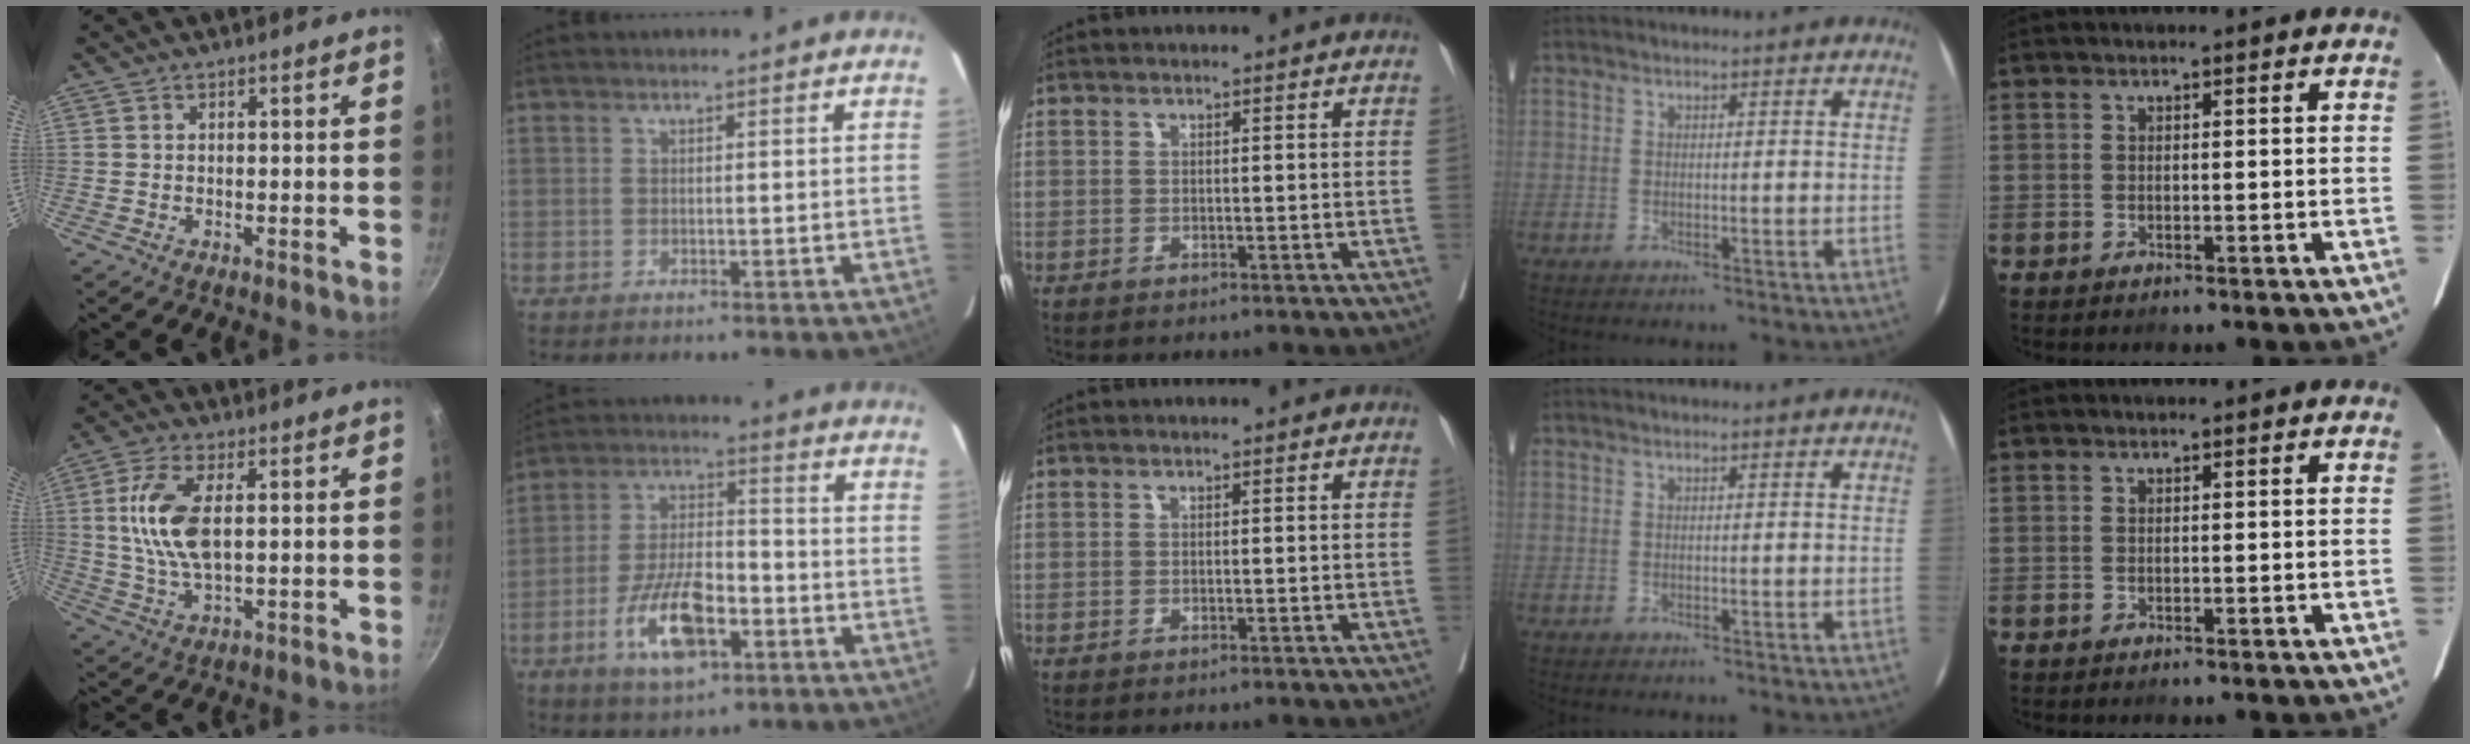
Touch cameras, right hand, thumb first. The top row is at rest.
{"thumb": {"total": 11.5, "force": [1.7, 5.3, 10.1], "torque": [-0.213, -0.002, 0.035]}, "index": {"total": 11.9, "force": [-5.1, 4.5, 9.8], "torque": [-0.193, 0.002, -0.088]}}